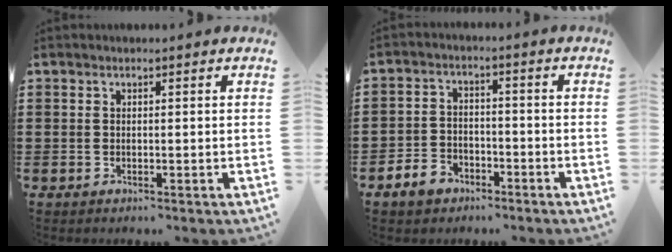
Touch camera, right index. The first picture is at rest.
{"total": 4.0, "force": [-3.1, 2.4, 1.1], "torque": [-0.036, 0.010, -0.064]}